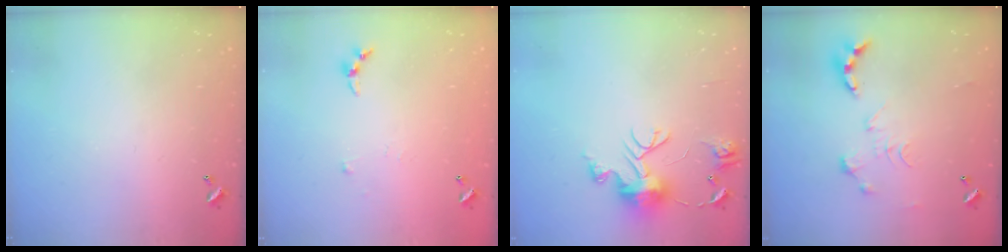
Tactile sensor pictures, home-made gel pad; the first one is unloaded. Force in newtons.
{"total": 3.0, "press": 2.9, "slide": 0.4}
{"total": 10.7, "press": 10.7, "slide": 0.8}
{"total": 0.6, "press": 0.6, "slide": 0.1}